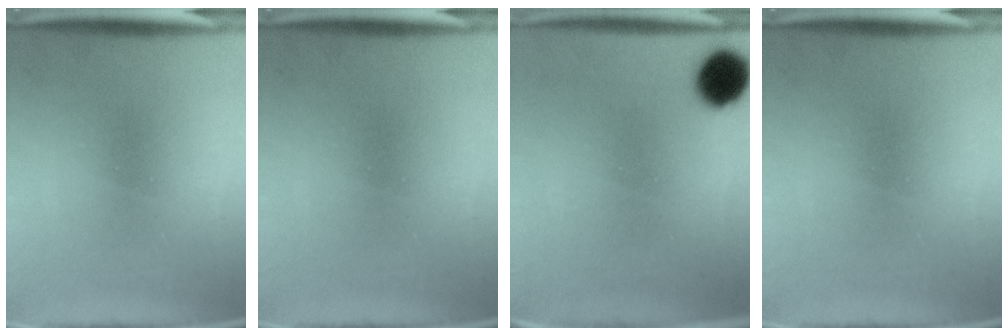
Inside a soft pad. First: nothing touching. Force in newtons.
{"total": 0.0}
{"total": 9.3}
{"total": 0.0}